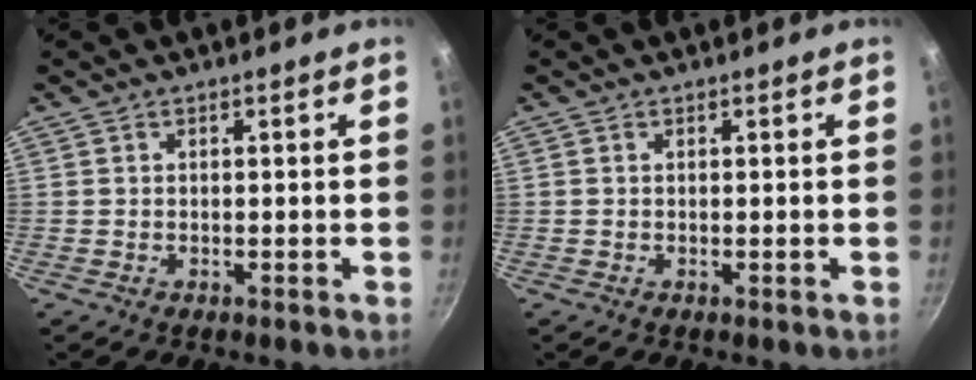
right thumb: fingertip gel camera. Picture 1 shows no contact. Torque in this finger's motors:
{"motor_torque": [0.68, 0.00, 0.35, 0.10, 0.04]}